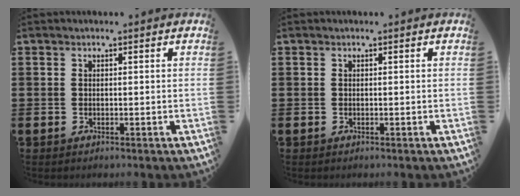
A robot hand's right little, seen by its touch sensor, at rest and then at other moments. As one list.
[{"total": 0.0}]